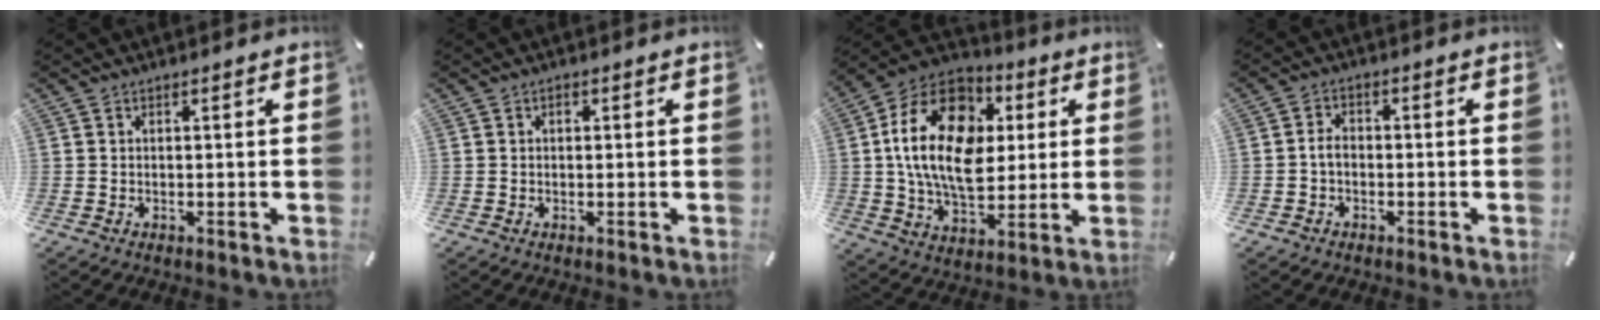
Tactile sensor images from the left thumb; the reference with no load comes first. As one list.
[{"total": 0.9, "force": [0.2, 0.7, 0.5], "torque": [-0.004, 0.000, 0.000]}, {"total": 21.4, "force": [3.3, 15.0, 14.9], "torque": [-0.288, 0.005, 0.053]}, {"total": 3.3, "force": [-0.9, 2.4, 2.1], "torque": [-0.040, 0.008, -0.017]}]